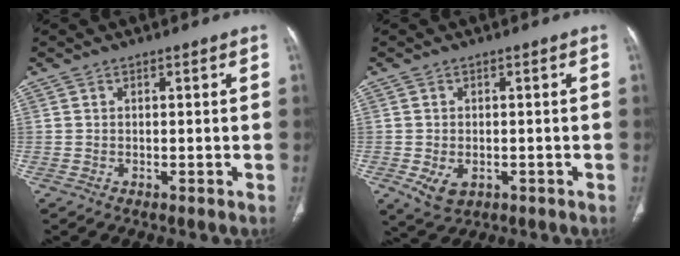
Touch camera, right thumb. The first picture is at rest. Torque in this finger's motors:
{"motor_torque": [2.82, 0.80, 0.34, -1.22, -0.04]}